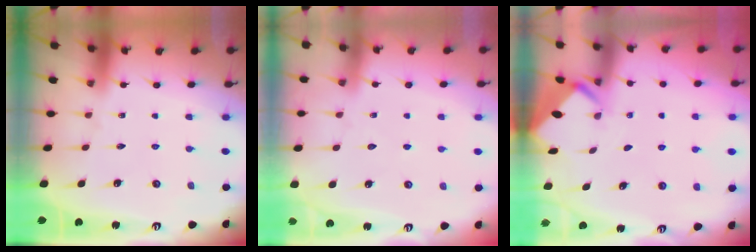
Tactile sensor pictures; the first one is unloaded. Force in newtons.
{"total": 3.2, "press": 3.2, "slide": 0.4}
{"total": 2.4, "press": 2.4, "slide": 0.1}